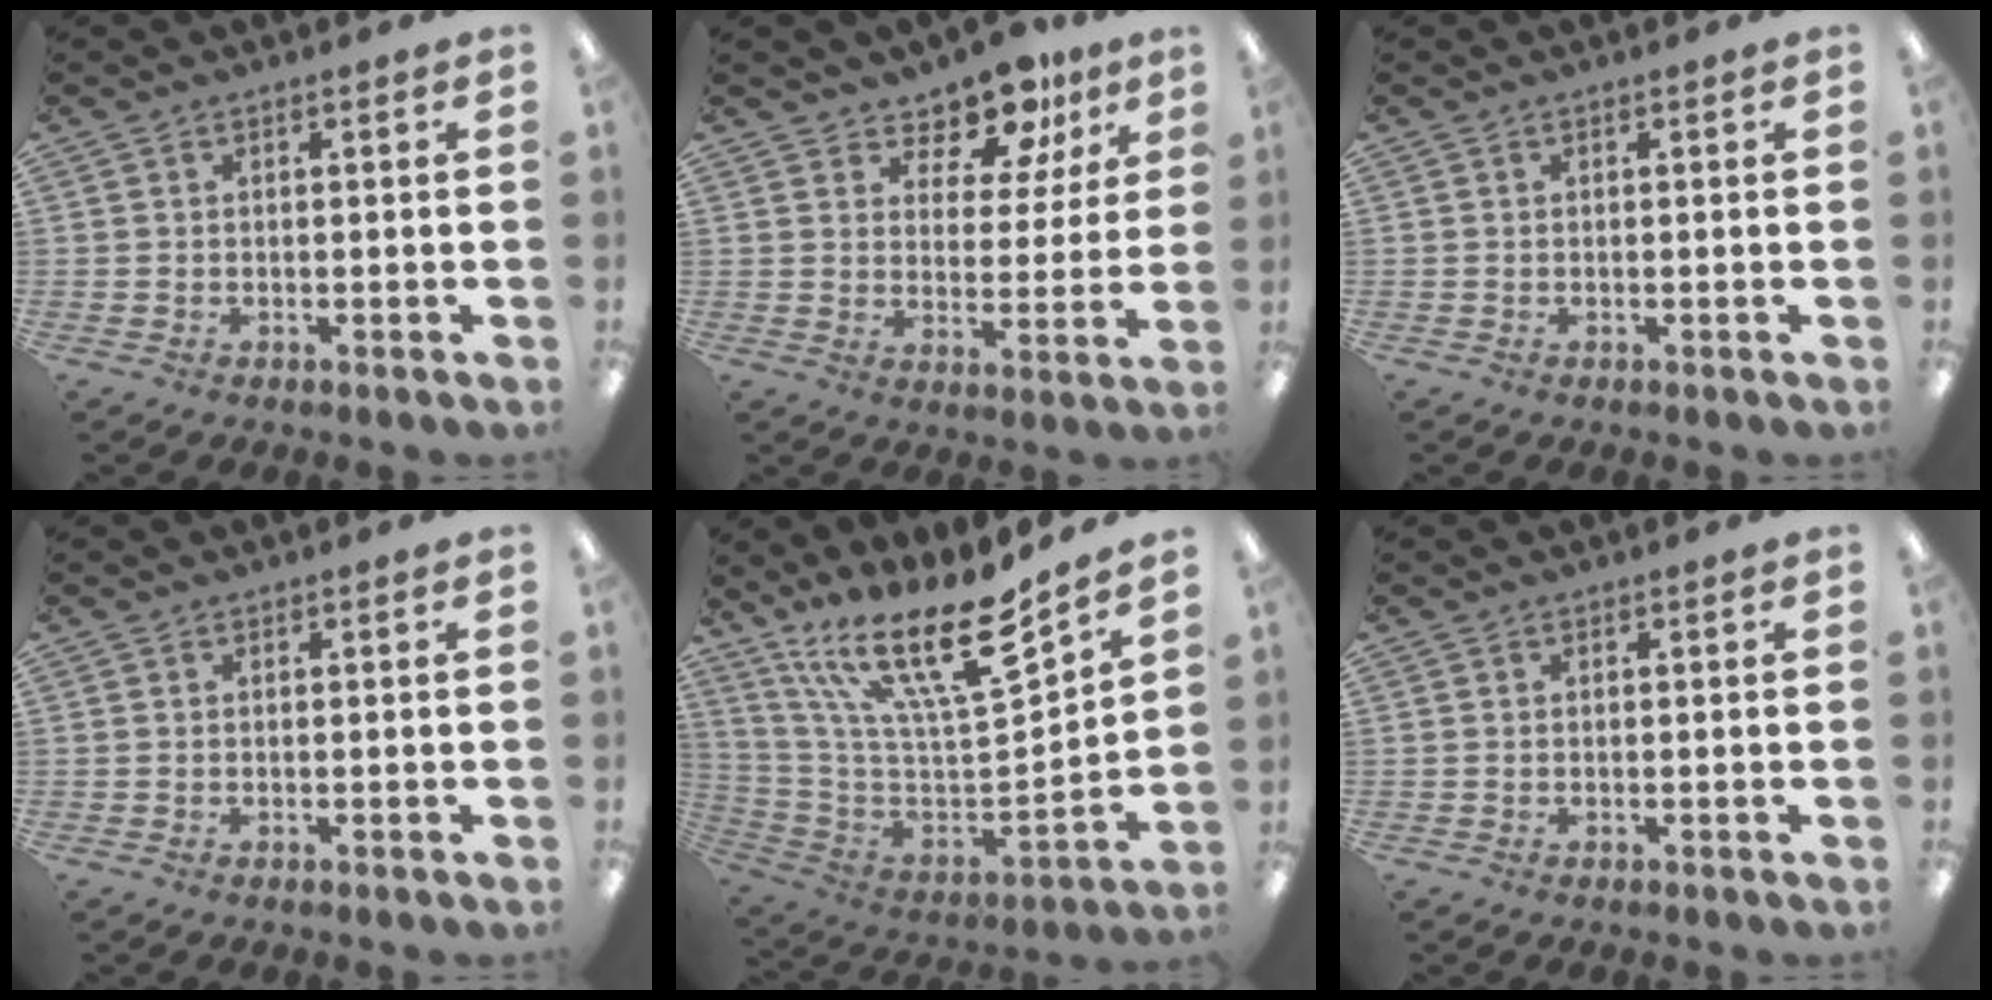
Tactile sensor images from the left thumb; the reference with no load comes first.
{"total": 10.9, "force": [9.1, 4.7, 3.7], "torque": [-0.065, -0.063, 0.167]}
{"total": 0.0}
{"total": 0.0}
{"total": 21.4, "force": [14.7, 5.5, 14.5], "torque": [-0.257, -0.106, 0.247]}
{"total": 0.0}